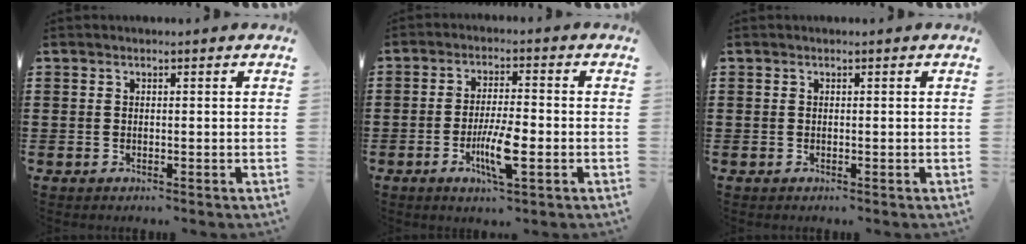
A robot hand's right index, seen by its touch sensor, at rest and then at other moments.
{"total": 7.2, "force": [-2.5, 1.6, 6.6], "torque": [-0.127, -0.009, -0.044]}
{"total": 0.0}